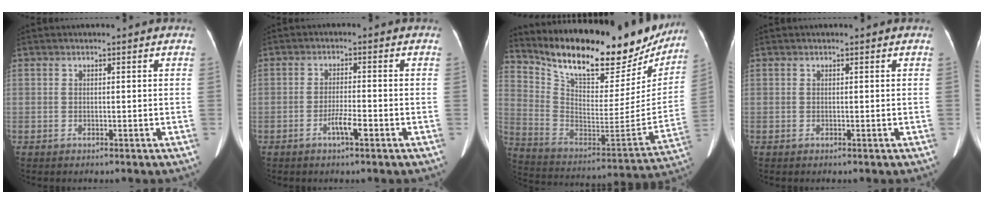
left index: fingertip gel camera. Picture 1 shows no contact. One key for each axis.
{"total": 3.1, "fx": -1.7, "fy": 0.3, "fz": 2.6, "tx": -0.049, "ty": -0.001, "tz": -0.030}
{"total": 27.7, "fx": 22.7, "fy": 9.4, "fz": 12.8, "tx": -0.218, "ty": -0.019, "tz": 0.328}
{"total": 0.0}